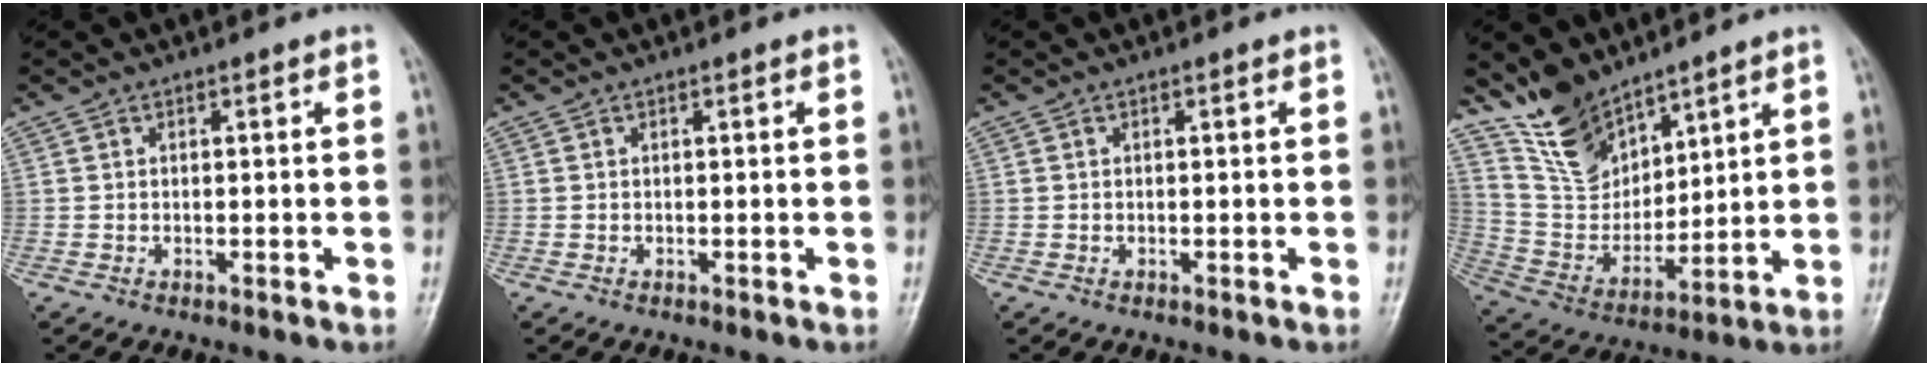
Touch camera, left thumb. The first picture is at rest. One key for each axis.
{"total": 0.0}
{"total": 0.0}
{"total": 12.1, "fx": 9.6, "fy": 5.8, "fz": 4.6, "tx": -0.059, "ty": -0.062, "tz": 0.203}